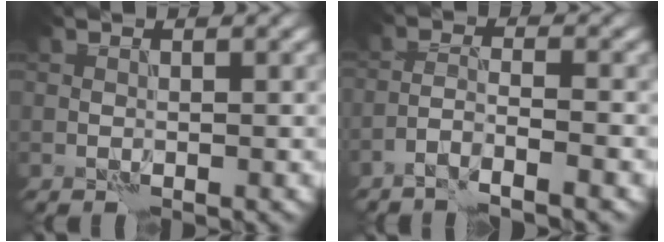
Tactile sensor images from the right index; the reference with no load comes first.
{"total": 2.8, "force": [-2.1, 0.1, 1.9], "torque": [-0.033, 0.005, -0.045]}